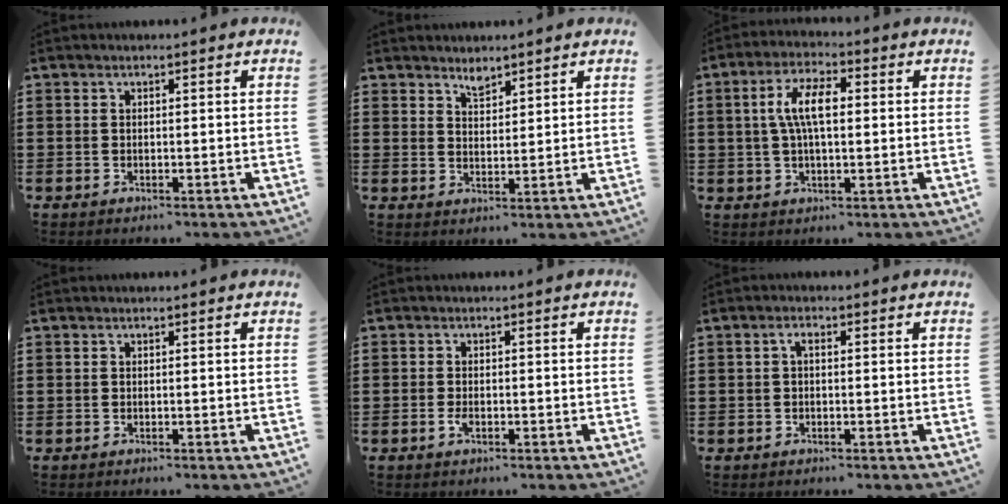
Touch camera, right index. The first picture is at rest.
{"total": 2.2, "force": [2.0, 0.7, 0.6], "torque": [-0.015, 0.002, 0.038]}
{"total": 7.2, "force": [0.6, 2.8, 6.6], "torque": [-0.141, 0.008, 0.003]}
{"total": 0.0}
{"total": 1.4, "force": [-0.5, 0.5, 1.2], "torque": [-0.032, -0.008, -0.011]}
{"total": 1.5, "force": [-0.1, 0.5, 1.4], "torque": [-0.028, 0.001, -0.003]}